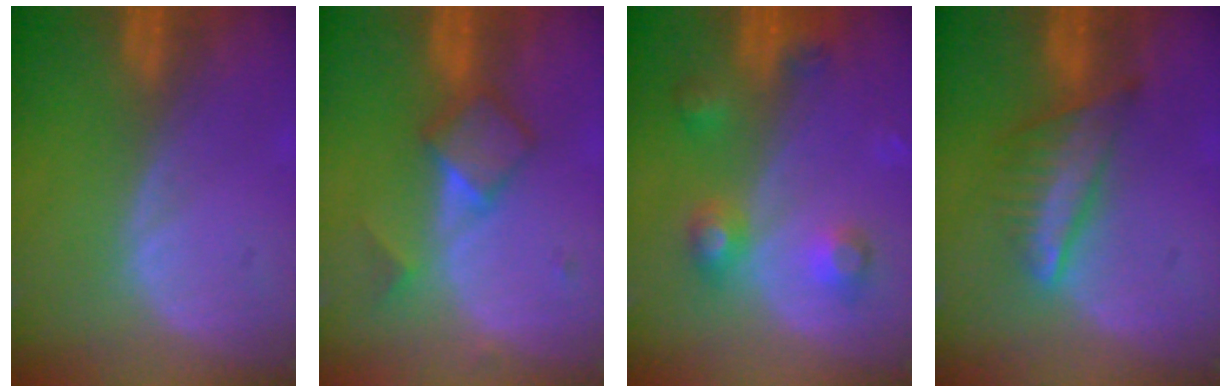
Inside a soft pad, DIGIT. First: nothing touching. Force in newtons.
{"total": 4.9, "press": 4.7, "slide": 1.3}
{"total": 5.6, "press": 5.6, "slide": 0.4}
{"total": 6.3, "press": 5.8, "slide": 2.6}